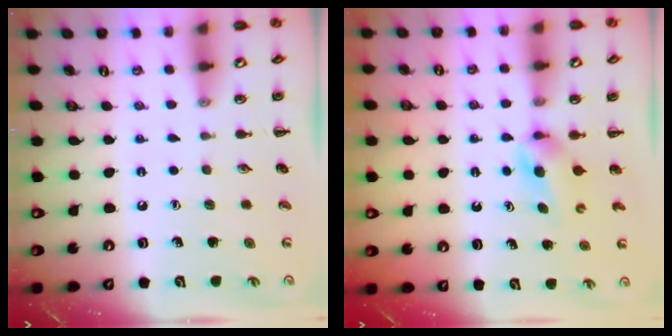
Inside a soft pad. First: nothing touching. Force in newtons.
{"total": 3.7, "press": 3.5, "slide": 1.1}